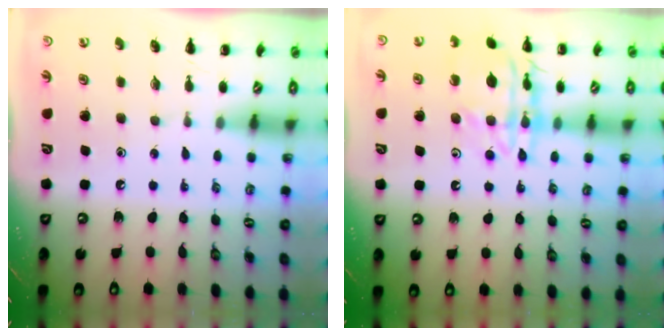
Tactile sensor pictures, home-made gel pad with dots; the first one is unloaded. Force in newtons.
{"total": 15.6, "press": 15.5, "slide": 1.3}